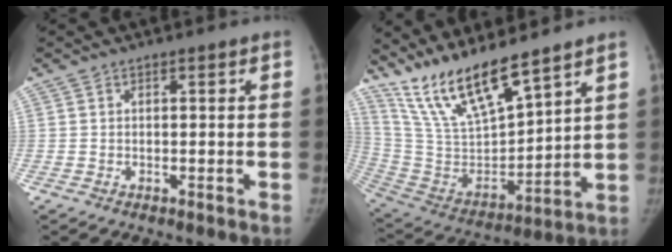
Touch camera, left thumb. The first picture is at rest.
{"total": 17.3, "force": [13.8, 3.5, 9.9], "torque": [-0.165, -0.073, 0.281]}